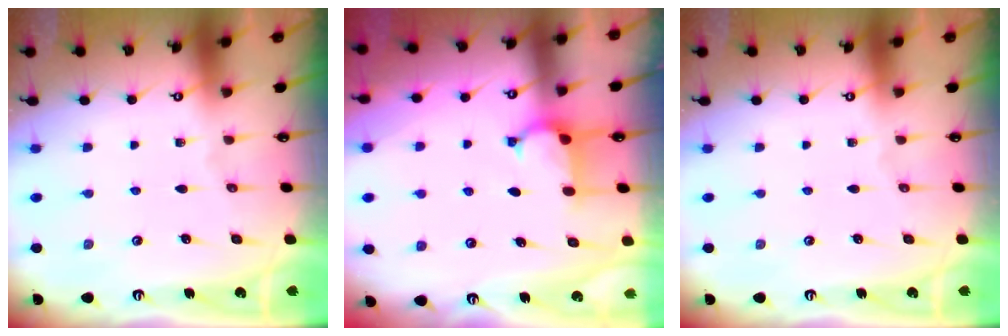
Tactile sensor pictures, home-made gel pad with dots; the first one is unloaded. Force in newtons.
{"total": 1.7, "press": 1.6, "slide": 0.5}
{"total": 0.0}